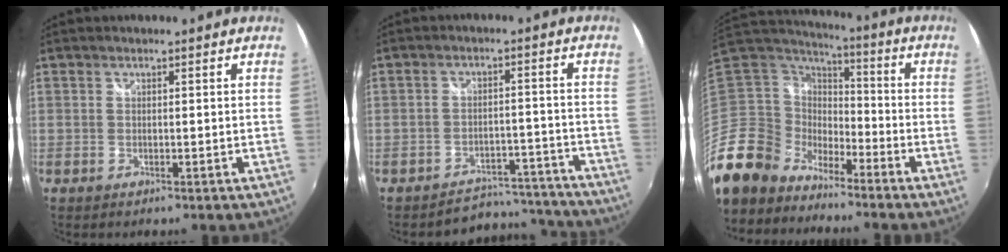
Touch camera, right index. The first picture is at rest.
{"total": 12.1, "force": [-11.5, 3.8, 0.6], "torque": [-0.011, 0.042, -0.144]}
{"total": 12.7, "force": [-10.1, 7.4, 1.8], "torque": [-0.066, 0.031, -0.210]}